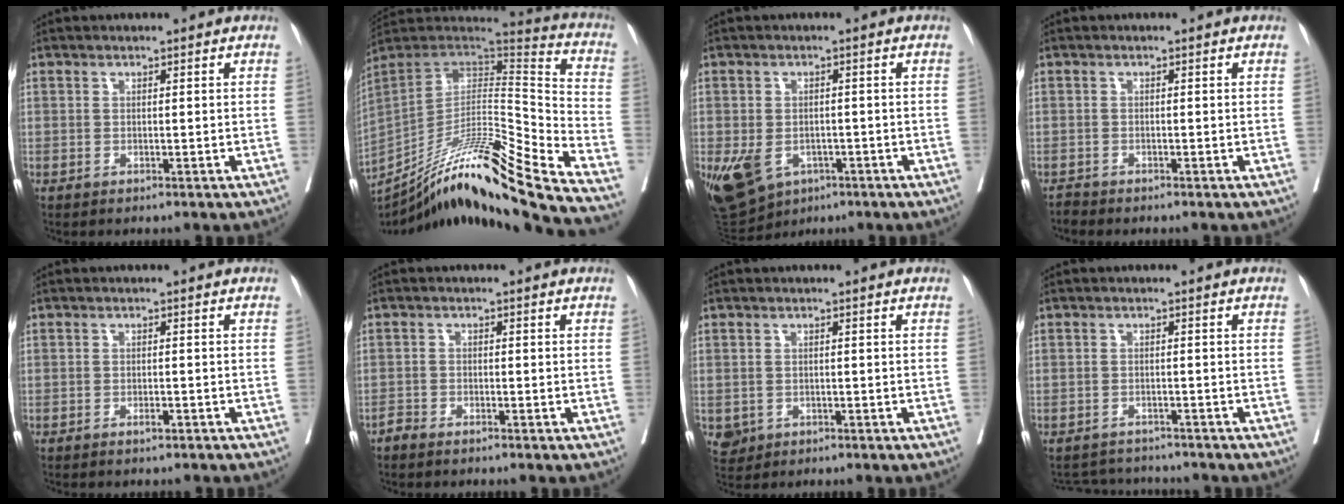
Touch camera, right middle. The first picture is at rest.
{"total": 28.2, "force": [-21.9, -0.4, 17.8], "torque": [-0.257, -0.019, -0.364]}
{"total": 11.8, "force": [-4.8, 8.8, 6.2], "torque": [-0.148, -0.004, -0.062]}
{"total": 0.8, "force": [-0.7, -0.1, -0.2], "torque": [0.003, -0.005, -0.016]}
{"total": 0.9, "force": [-0.6, 0.1, 0.6], "torque": [-0.019, 0.000, -0.009]}
{"total": 1.4, "force": [-1.3, 0.2, 0.3], "torque": [-0.005, 0.001, -0.026]}
{"total": 2.2, "force": [-0.8, 2.0, 0.5], "torque": [-0.007, 0.003, -0.003]}
{"total": 4.9, "force": [-4.9, 0.8, 0.2], "torque": [-0.002, 0.004, -0.072]}